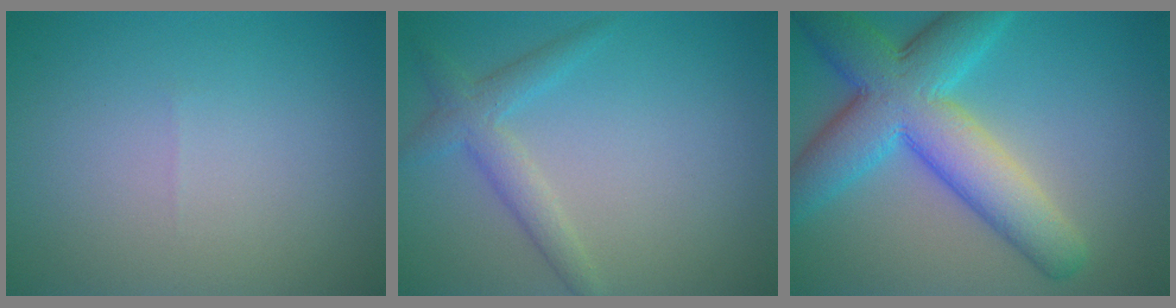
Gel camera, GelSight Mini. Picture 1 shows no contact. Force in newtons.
{"total": 2.7, "press": 2.7, "slide": 0.1}
{"total": 9.7, "press": 9.7, "slide": 0.2}